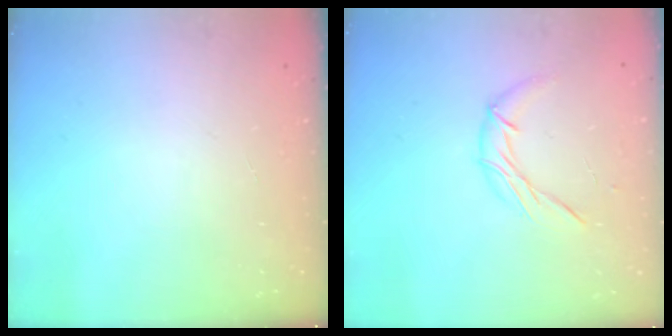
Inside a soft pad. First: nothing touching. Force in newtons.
{"total": 6.8, "press": 6.8, "slide": 0.7}